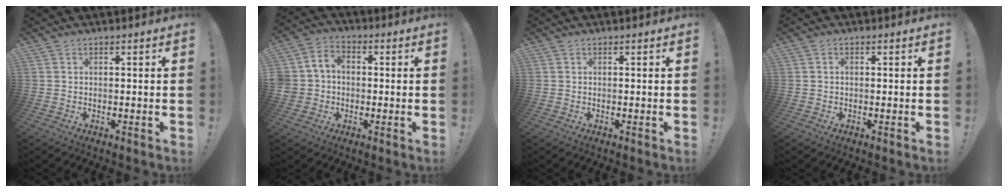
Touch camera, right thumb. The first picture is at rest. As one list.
[{"total": 6.1, "force": [-0.7, 5.6, 2.3], "torque": [-0.040, 0.015, -0.012]}, {"total": 0.0}, {"total": 0.6, "force": [-0.1, 0.4, 0.4], "torque": [-0.012, 0.004, -0.003]}]